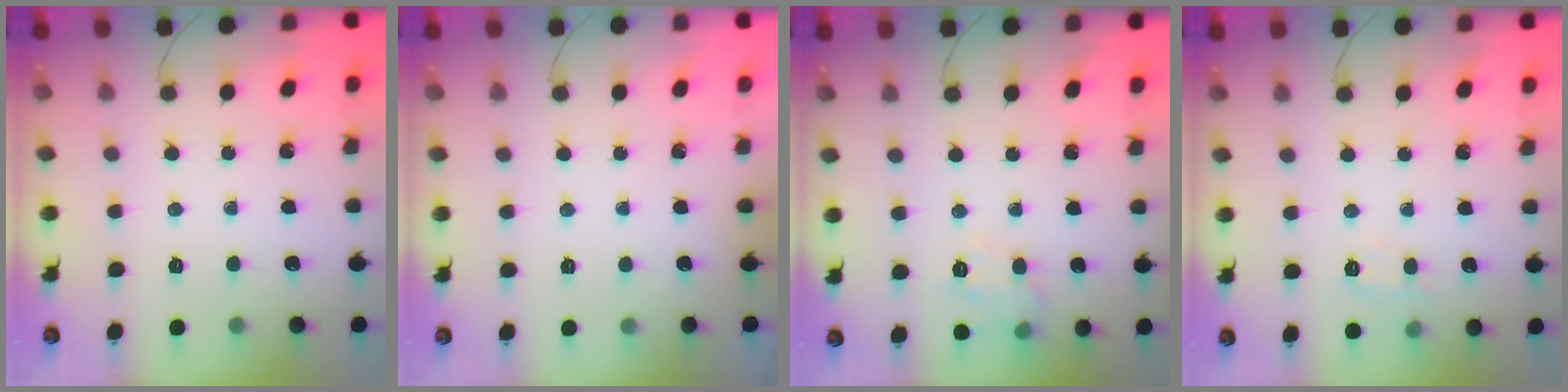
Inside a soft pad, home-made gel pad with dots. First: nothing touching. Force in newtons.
{"total": 1.9, "press": 1.9, "slide": 0.3}
{"total": 8.7, "press": 8.7, "slide": 0.6}
{"total": 7.2, "press": 7.1, "slide": 1.4}